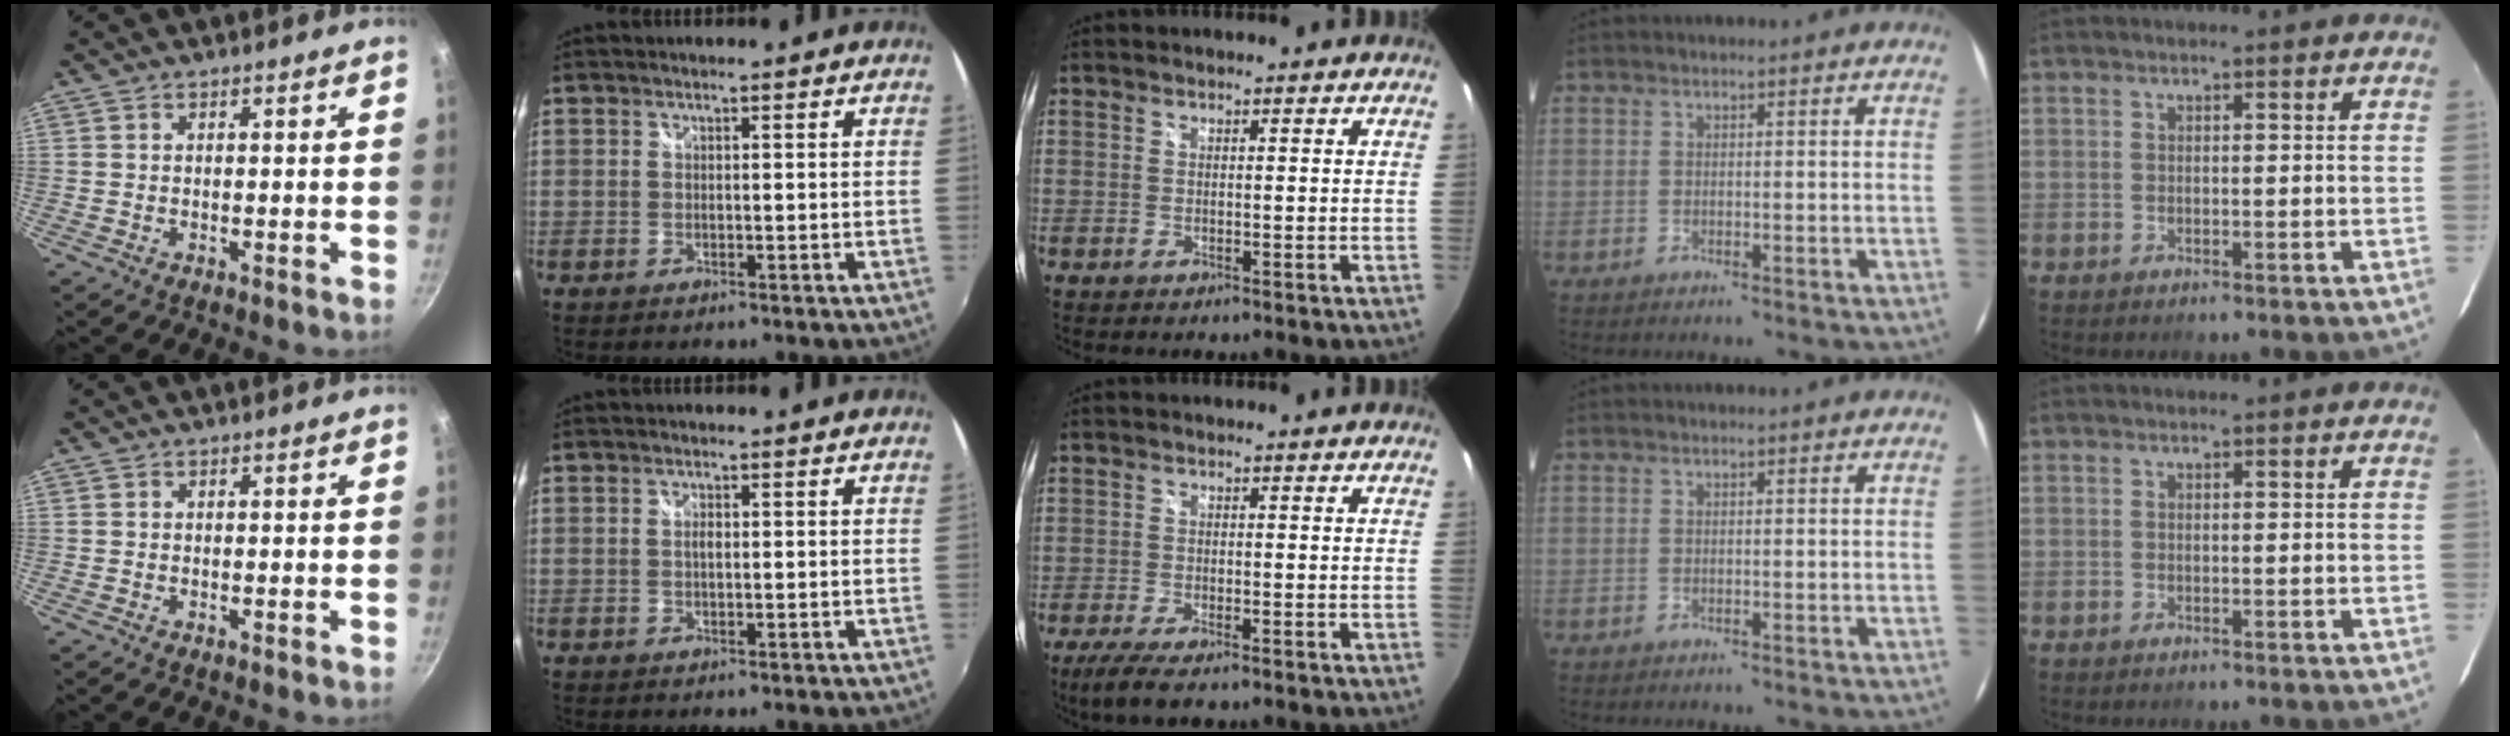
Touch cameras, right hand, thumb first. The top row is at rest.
{"index": {"total": 1.1, "force": [0.1, 0.5, 1.0], "torque": [-0.018, 0.002, -0.001]}, "middle": {"total": 5.2, "force": [-3.8, 0.9, 3.4], "torque": [-0.085, -0.022, -0.070]}}